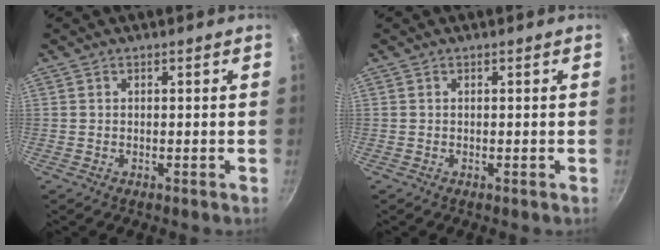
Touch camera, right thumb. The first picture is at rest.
{"total": 0.0}